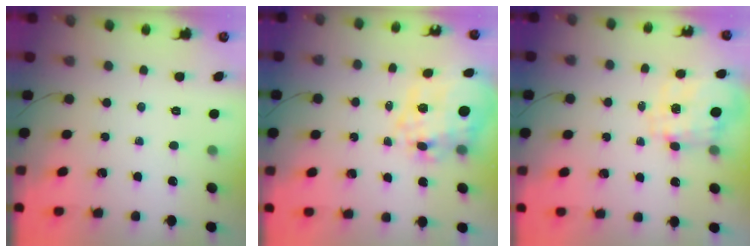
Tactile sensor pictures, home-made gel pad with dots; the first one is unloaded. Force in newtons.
{"total": 15.1, "press": 14.7, "slide": 3.4}
{"total": 3.4, "press": 3.2, "slide": 1.0}